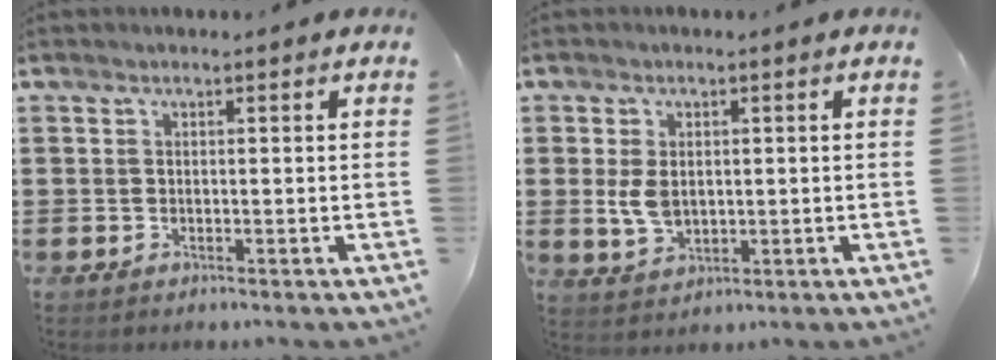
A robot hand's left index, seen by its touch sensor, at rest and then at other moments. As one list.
[{"total": 4.2, "force": [0.4, 2.7, 3.2], "torque": [-0.079, 0.002, 0.004]}]